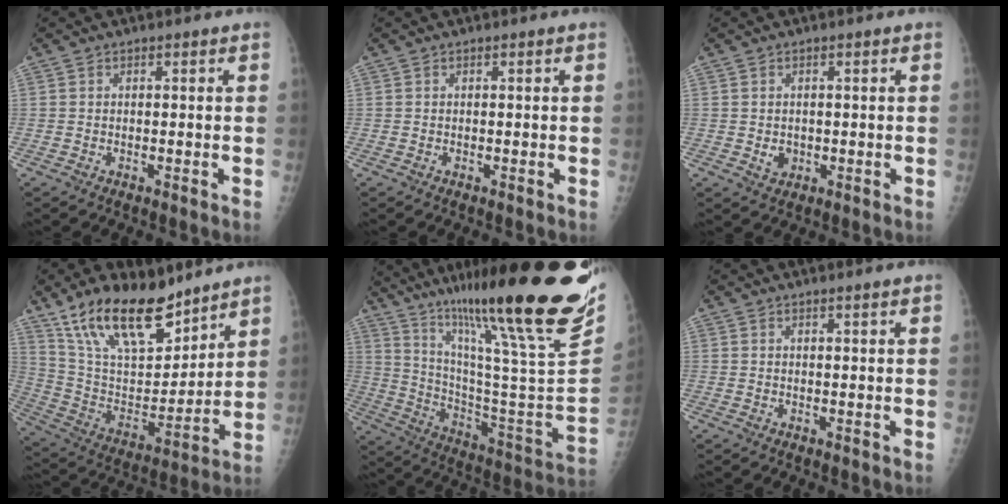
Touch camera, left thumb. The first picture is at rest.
{"total": 0.0}
{"total": 2.3, "force": [-0.2, 2.0, 1.1], "torque": [-0.009, 0.000, 0.004]}
{"total": 21.7, "force": [15.2, 9.1, 12.6], "torque": [-0.186, -0.064, 0.283]}
{"total": 33.1, "force": [24.3, 2.5, 22.3], "torque": [-0.333, -0.135, 0.370]}
{"total": 0.8, "force": [0.6, -0.1, 0.5], "torque": [-0.011, -0.003, 0.013]}